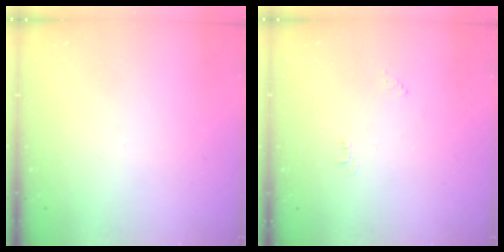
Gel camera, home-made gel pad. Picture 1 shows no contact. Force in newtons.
{"total": 3.4, "press": 3.3, "slide": 0.5}